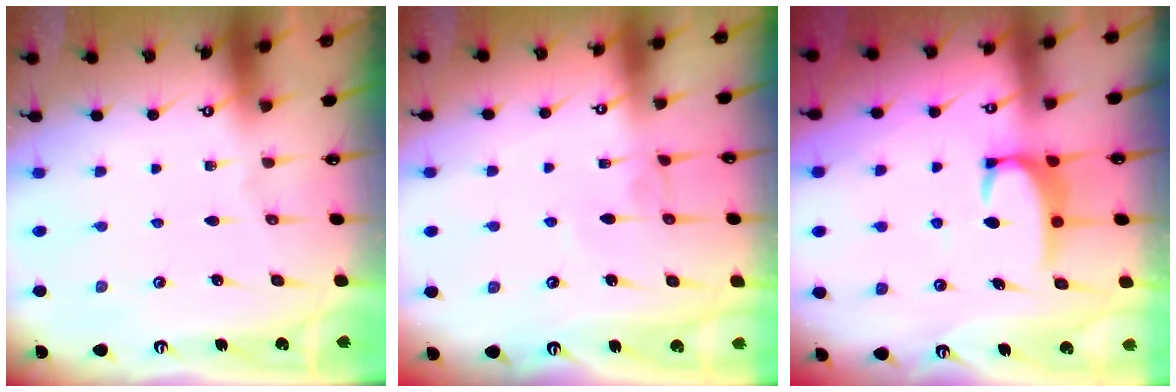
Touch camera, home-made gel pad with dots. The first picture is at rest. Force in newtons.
{"total": 1.3, "press": 1.3, "slide": 0.3}
{"total": 2.9, "press": 2.9, "slide": 0.4}